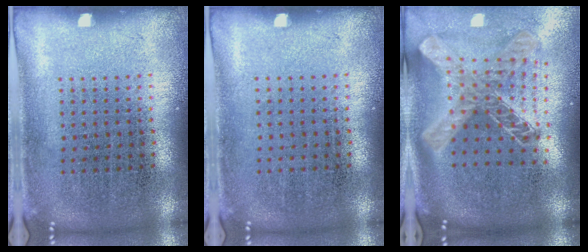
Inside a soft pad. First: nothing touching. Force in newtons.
{"total": 0.0}
{"total": 2.1, "press": 1.6, "slide": 1.3}